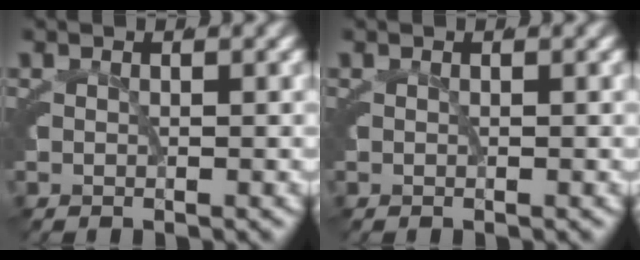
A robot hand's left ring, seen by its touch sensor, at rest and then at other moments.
{"total": 0.0}